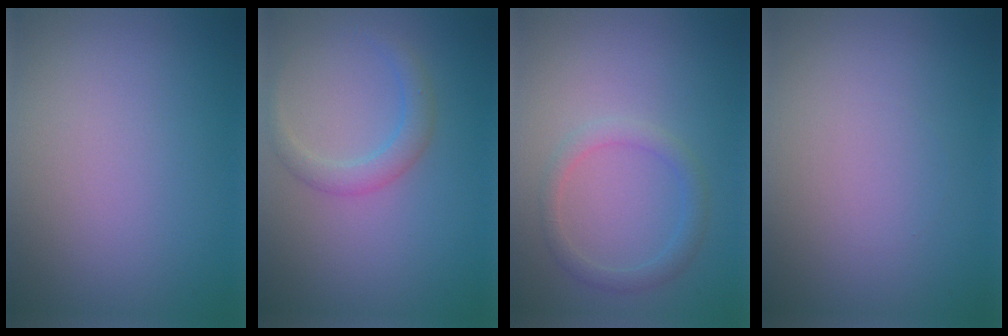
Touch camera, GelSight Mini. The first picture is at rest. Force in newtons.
{"total": 2.1, "press": 2.1, "slide": 0.0}
{"total": 1.9, "press": 1.9, "slide": 0.1}
{"total": 0.0}